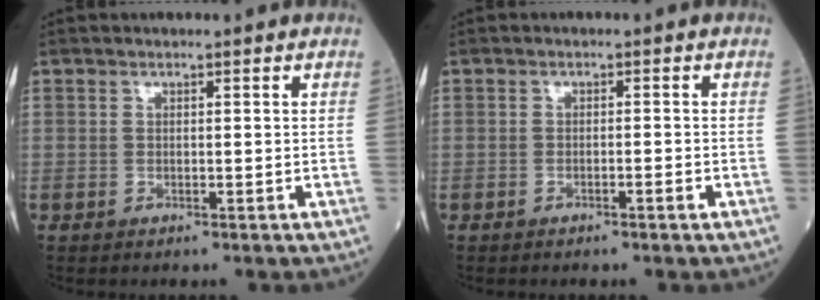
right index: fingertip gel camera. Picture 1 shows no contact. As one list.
[{"total": 1.1, "force": [-0.7, -0.1, 0.8], "torque": [-0.014, 0.001, -0.012]}]